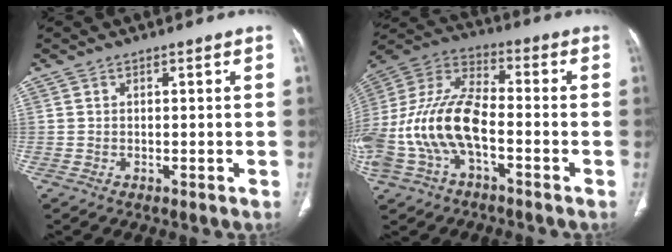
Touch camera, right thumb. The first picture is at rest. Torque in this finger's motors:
{"motor_torque": [2.61, 2.40, 2.00, -0.77, 0.77]}